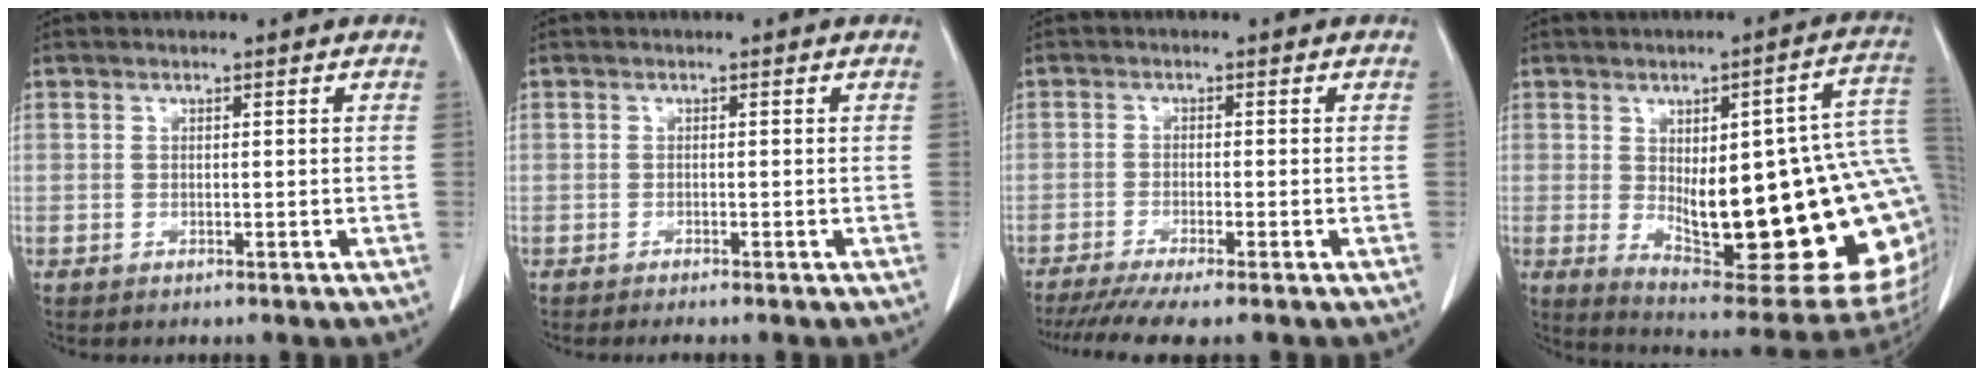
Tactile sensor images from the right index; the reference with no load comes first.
{"total": 2.0, "force": [-1.8, 0.0, 0.9], "torque": [-0.010, -0.003, -0.022]}
{"total": 7.2, "force": [-5.8, -0.3, 4.2], "torque": [-0.060, -0.016, -0.094]}
{"total": 28.4, "force": [-0.7, 6.8, 27.6], "torque": [-0.299, 0.007, 0.008]}